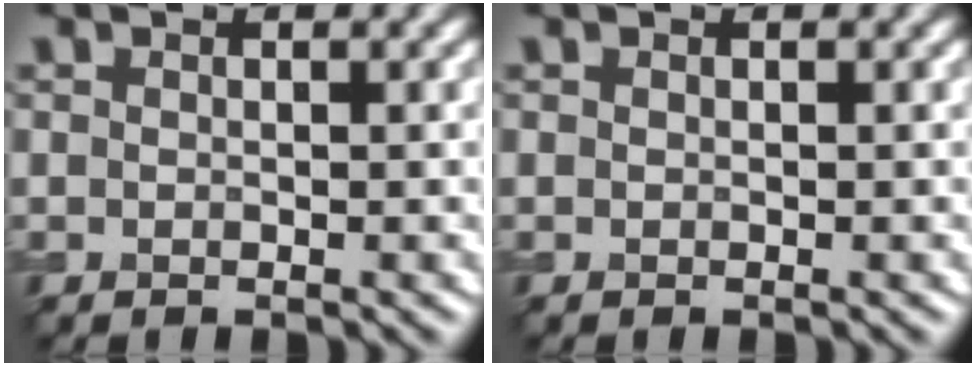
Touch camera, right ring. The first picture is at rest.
{"total": 0.0}